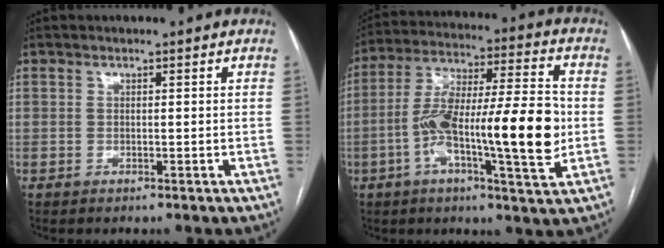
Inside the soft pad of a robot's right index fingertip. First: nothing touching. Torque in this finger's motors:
{"motor_torque": [1.07, 0.02, 1.05, 0.21]}